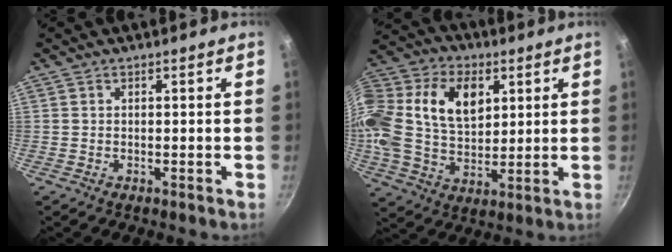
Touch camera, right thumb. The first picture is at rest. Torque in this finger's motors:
{"motor_torque": [1.94, 3.06, 0.13, 0.09, 0.43]}